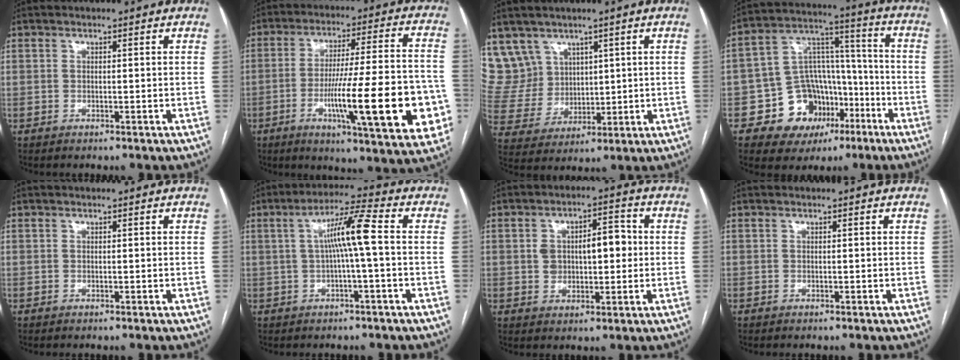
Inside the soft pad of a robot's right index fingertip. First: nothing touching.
{"total": 22.4, "force": [-6.7, 2.7, 21.2], "torque": [-0.262, -0.003, -0.089]}
{"total": 9.3, "force": [6.2, 7.0, 0.5], "torque": [-0.024, 0.033, 0.143]}
{"total": 13.7, "force": [-6.0, 10.5, 6.3], "torque": [-0.091, 0.050, -0.085]}
{"total": 0.0}
{"total": 7.6, "force": [0.3, -0.2, 7.6], "torque": [-0.134, 0.019, 0.002]}
{"total": 7.8, "force": [0.7, 4.1, 6.6], "torque": [-0.104, 0.023, 0.019]}
{"total": 0.0}